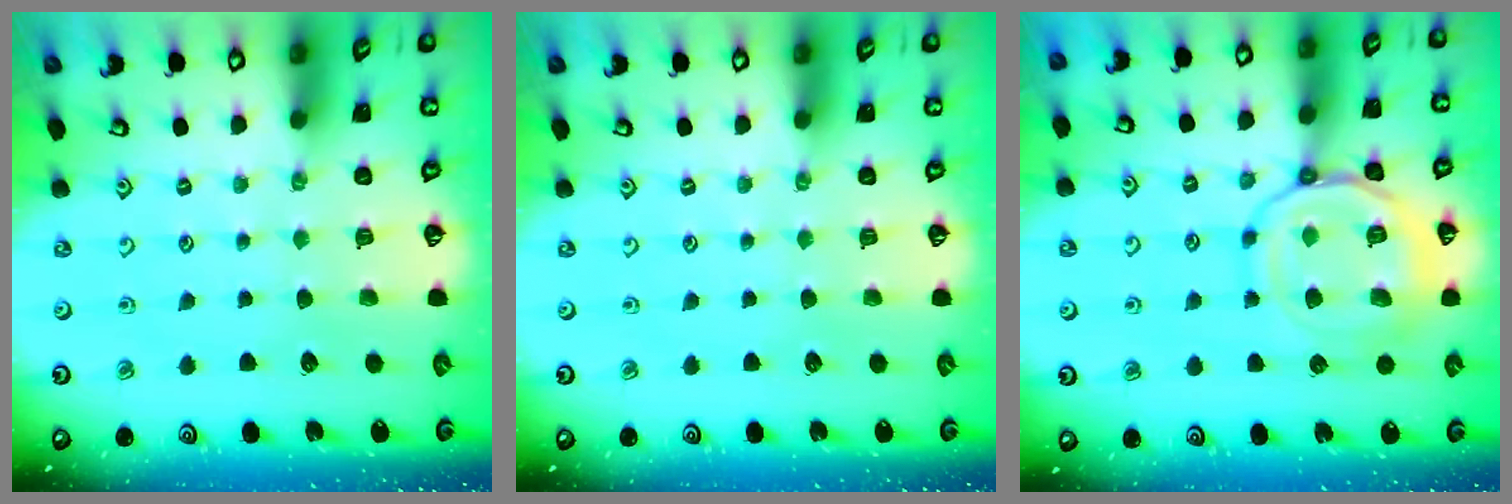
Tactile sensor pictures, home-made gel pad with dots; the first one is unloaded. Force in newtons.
{"total": 0.0}
{"total": 14.4, "press": 14.4, "slide": 1.1}